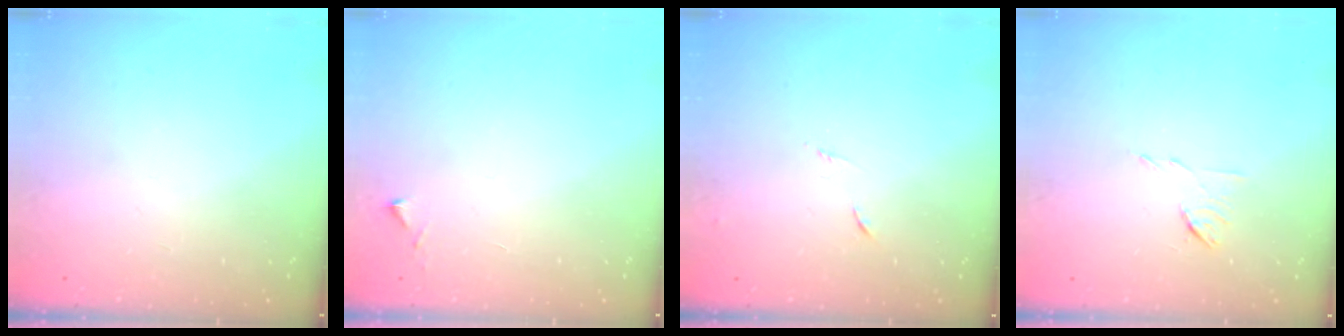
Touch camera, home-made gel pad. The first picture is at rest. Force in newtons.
{"total": 4.8, "press": 4.8, "slide": 0.6}
{"total": 5.9, "press": 5.9, "slide": 0.6}
{"total": 6.0, "press": 6.0, "slide": 0.7}